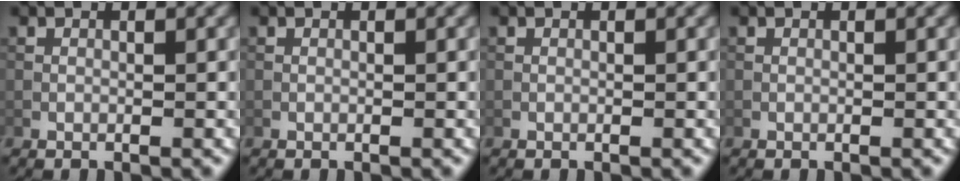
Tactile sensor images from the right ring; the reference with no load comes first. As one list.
[{"total": 0.0}, {"total": 0.0}, {"total": 0.0}]